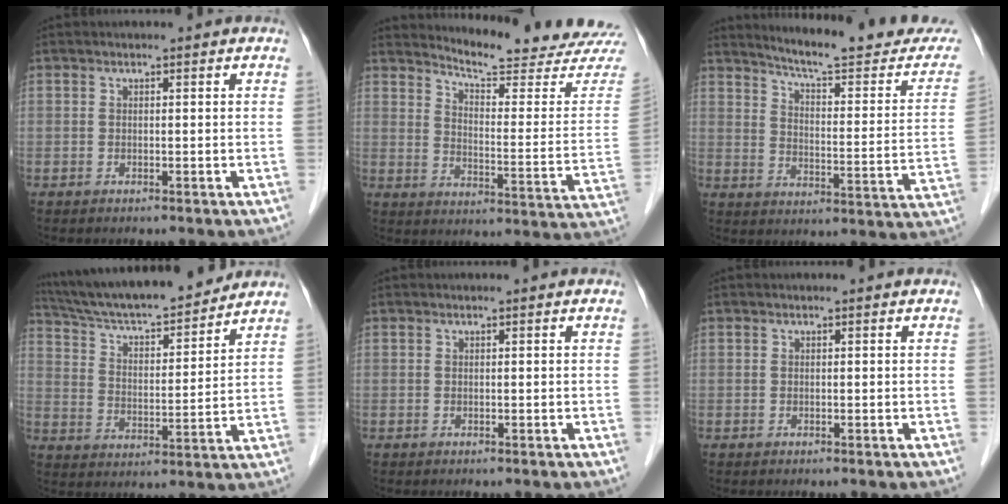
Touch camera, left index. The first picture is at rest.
{"total": 17.9, "force": [17.5, -0.3, 4.1], "torque": [-0.062, -0.131, 0.207]}
{"total": 19.2, "force": [17.9, 1.2, 6.9], "torque": [-0.091, -0.085, 0.220]}
{"total": 18.3, "force": [16.6, 2.4, 7.5], "torque": [-0.131, 0.010, 0.266]}
{"total": 0.0}
{"total": 0.0}